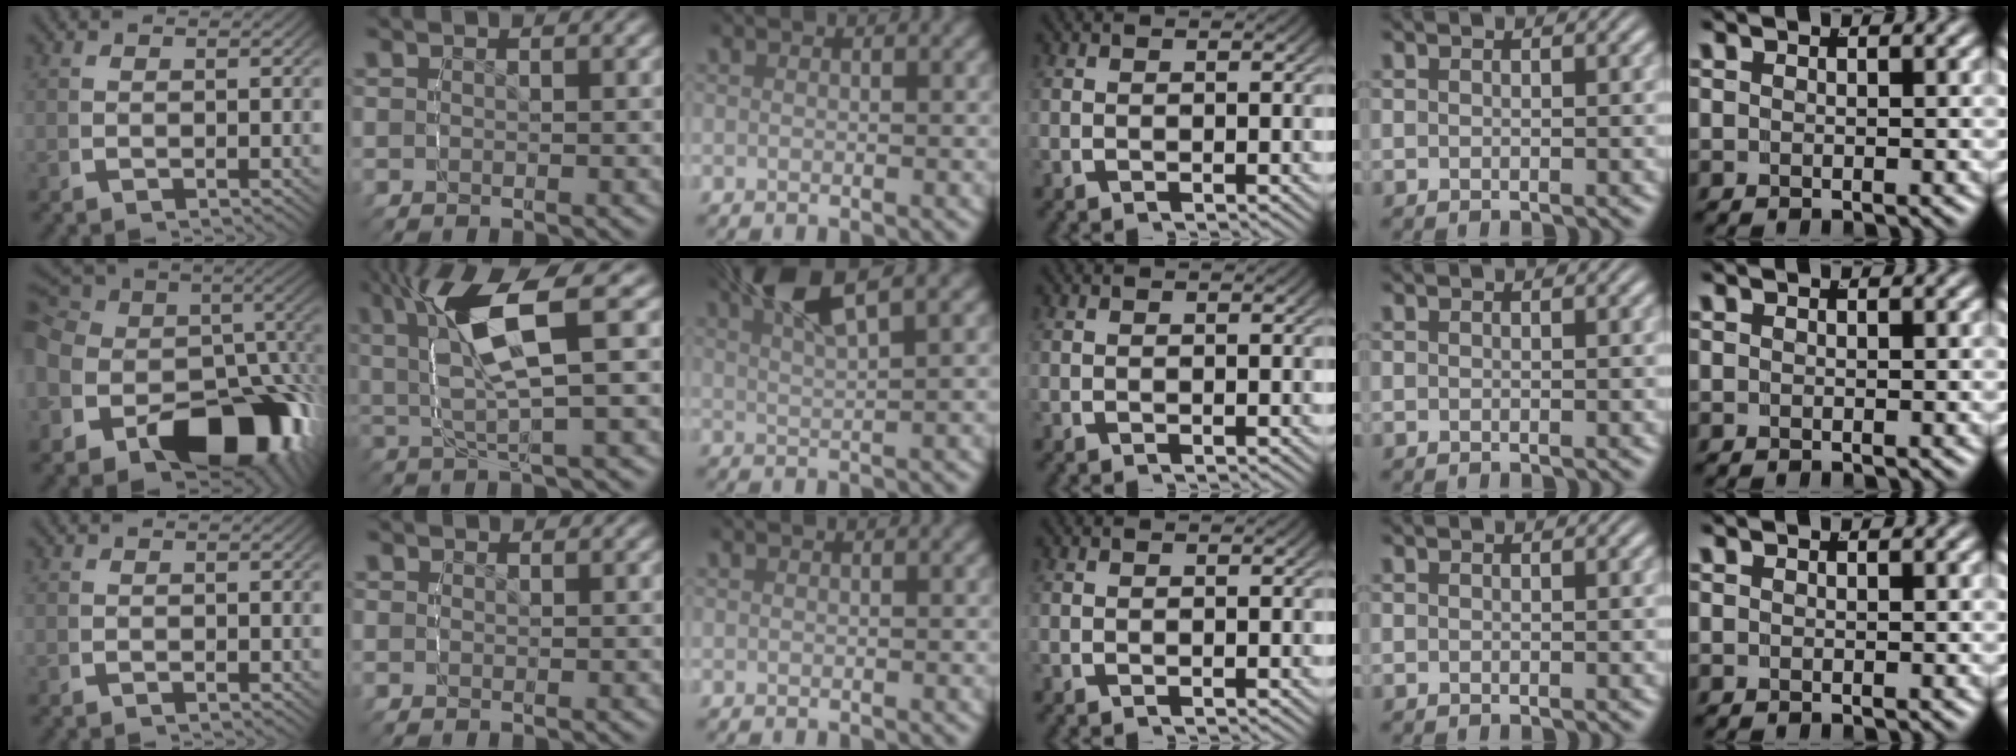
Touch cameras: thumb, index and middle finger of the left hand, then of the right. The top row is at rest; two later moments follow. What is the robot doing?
{"motion": "lift_and_place", "object": "glasses"}